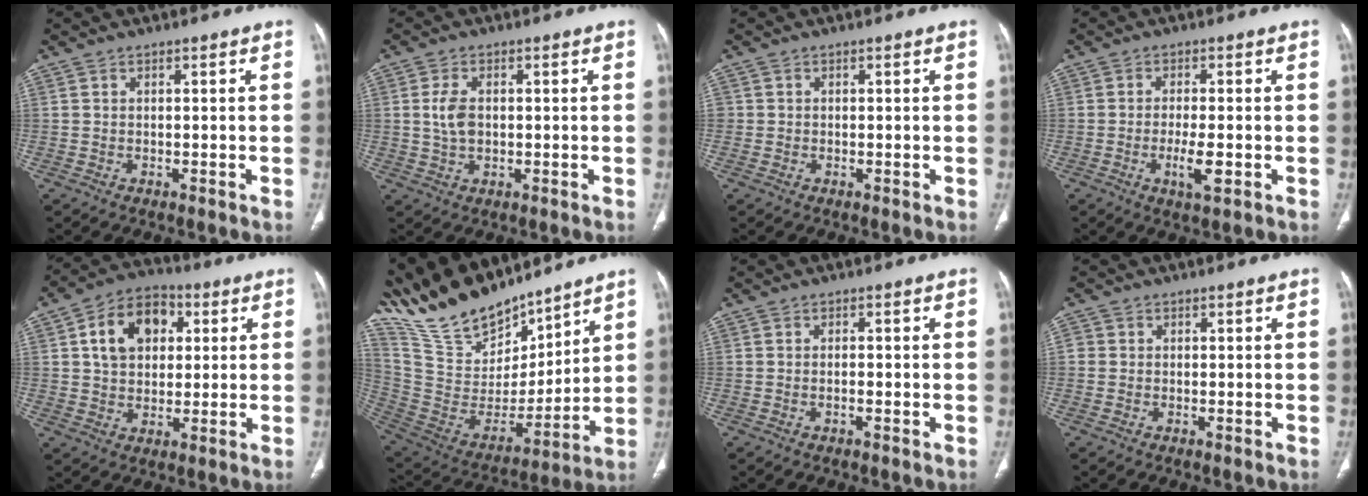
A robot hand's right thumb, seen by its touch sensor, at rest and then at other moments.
{"total": 4.5, "force": [0.3, 2.8, 3.5], "torque": [-0.071, 0.002, 0.007]}
{"total": 0.6, "force": [-0.1, 0.6, 0.2], "torque": [0.003, 0.003, -0.002]}
{"total": 4.8, "force": [-1.3, 1.2, 4.4], "torque": [-0.085, -0.007, -0.023]}
{"total": 12.4, "force": [3.3, 8.9, 7.9], "torque": [-0.102, 0.006, 0.048]}
{"total": 23.0, "force": [20.0, 7.8, 8.3], "torque": [-0.126, -0.089, 0.378]}
{"total": 0.9, "force": [-0.3, 0.3, 0.8], "torque": [-0.019, 0.008, -0.002]}
{"total": 1.2, "force": [-0.1, 1.1, 0.3], "torque": [0.003, 0.002, -0.004]}